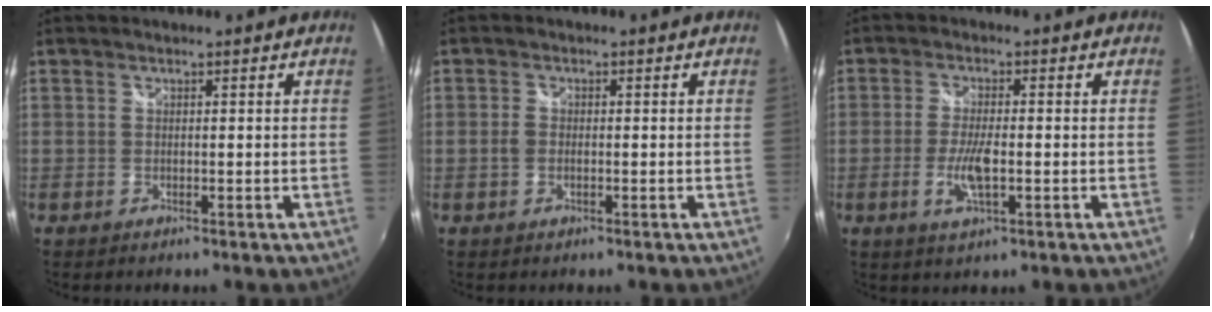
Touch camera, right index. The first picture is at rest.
{"total": 1.6, "force": [-0.3, 1.2, 1.0], "torque": [-0.023, -0.001, -0.006]}
{"total": 5.5, "force": [-1.4, 1.5, 5.1], "torque": [-0.106, -0.009, -0.025]}